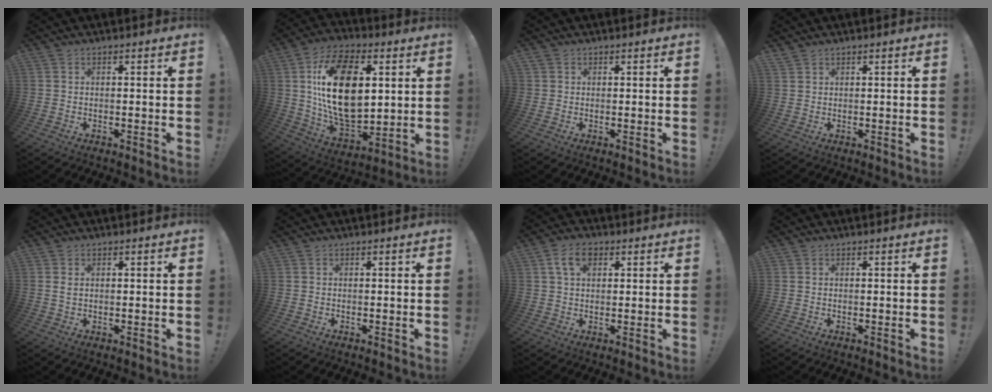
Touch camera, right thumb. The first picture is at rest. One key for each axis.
{"total": 24.9, "fx": 5.1, "fy": 15.1, "fz": 19.1, "tx": -0.360, "ty": -0.025, "tz": 0.089}
{"total": 0.9, "fx": 0.5, "fy": 0.8, "fz": 0.1, "tx": -0.005, "ty": 0.002, "tz": 0.010}
{"total": 1.3, "fx": 1.2, "fy": 0.4, "fz": 0.4, "tx": -0.002, "ty": -0.007, "tz": 0.022}
{"total": 1.6, "fx": 0.7, "fy": 0.9, "fz": 1.2, "tx": -0.020, "ty": 0.001, "tz": 0.011}
{"total": 0.0}
{"total": 6.5, "fx": 2.5, "fy": 4.1, "fz": 4.4, "tx": -0.081, "ty": 0.008, "tz": 0.049}
{"total": 0.0}